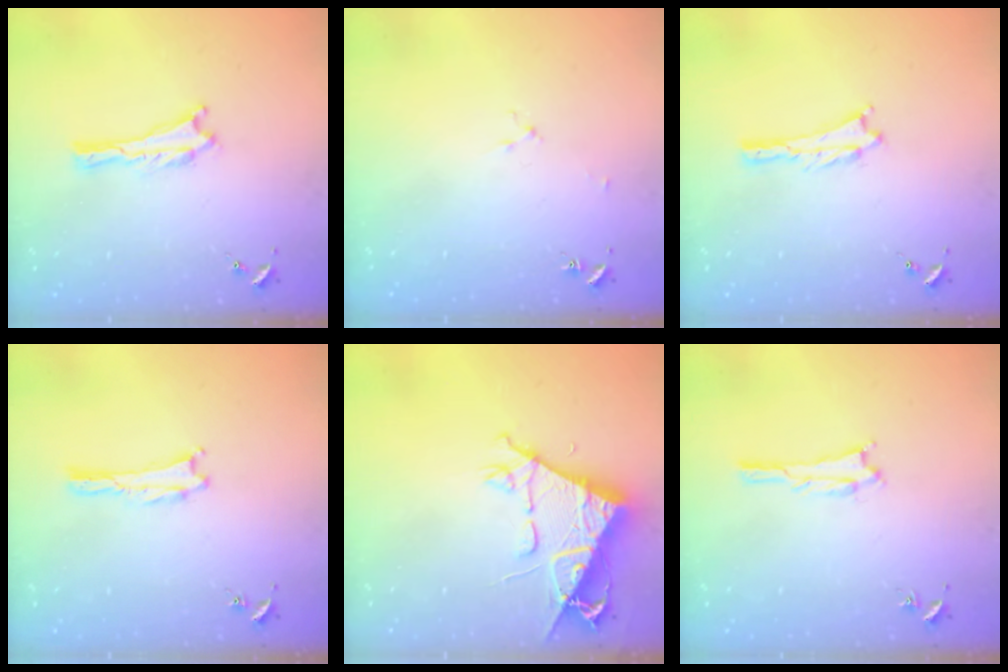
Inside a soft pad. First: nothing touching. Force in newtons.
{"total": 1.6, "press": 1.6, "slide": 0.2}
{"total": 0.9, "press": 0.9, "slide": 0.2}
{"total": 0.0}
{"total": 9.7, "press": 9.6, "slide": 1.4}
{"total": 1.1, "press": 1.1, "slide": 0.1}